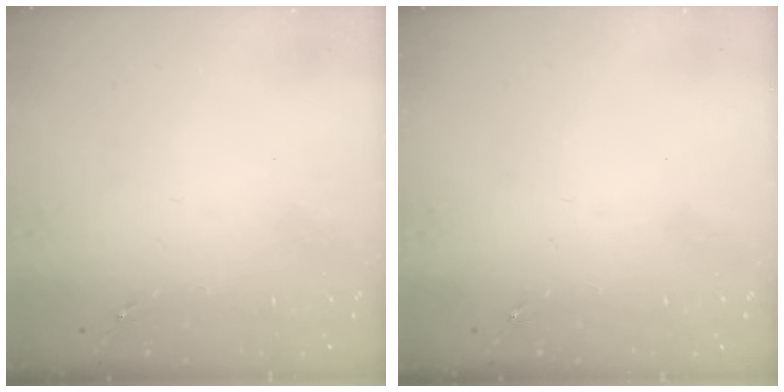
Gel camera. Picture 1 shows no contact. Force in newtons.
{"total": 0.0}